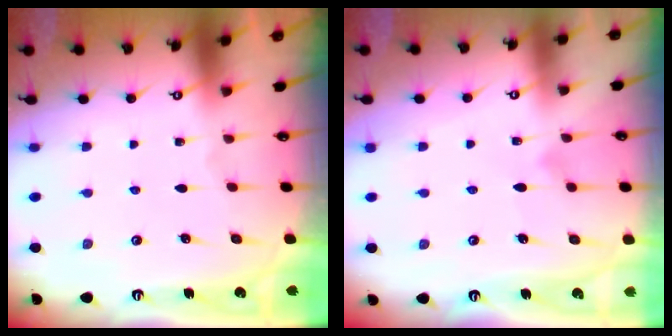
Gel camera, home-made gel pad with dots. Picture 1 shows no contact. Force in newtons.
{"total": 8.5, "press": 8.5, "slide": 0.4}